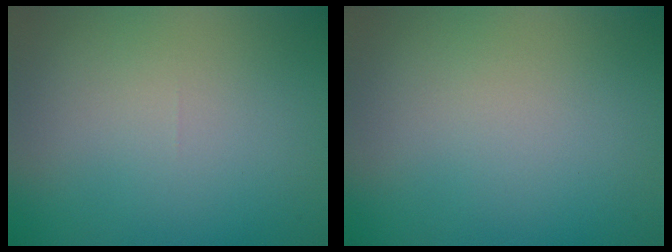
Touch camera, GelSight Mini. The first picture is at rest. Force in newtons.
{"total": 0.0}